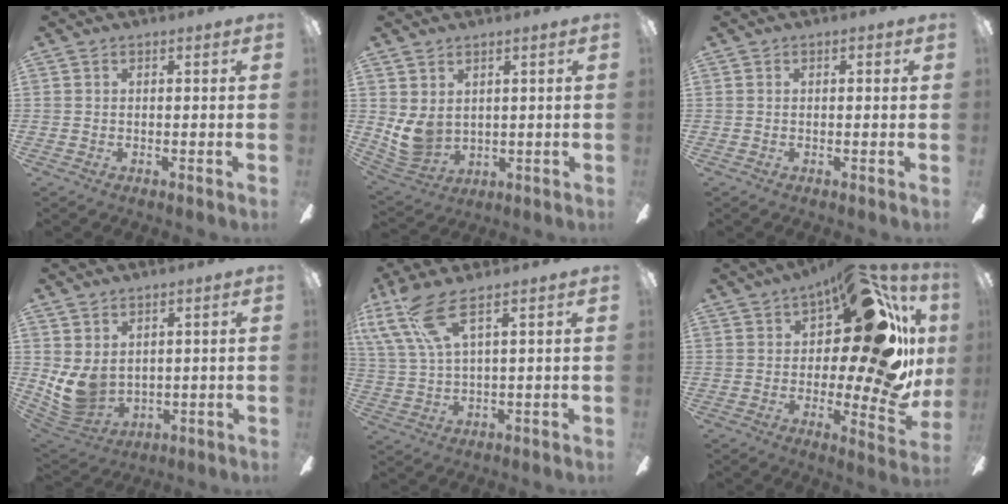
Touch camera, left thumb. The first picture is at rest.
{"total": 7.3, "force": [1.9, 5.6, 4.4], "torque": [-0.110, -0.012, 0.039]}
{"total": 1.1, "force": [0.2, 0.5, 1.0], "torque": [-0.022, 0.005, 0.002]}
{"total": 8.9, "force": [1.6, 6.8, 5.5], "torque": [-0.136, -0.013, 0.034]}
{"total": 10.1, "force": [6.3, 2.3, 7.6], "torque": [-0.169, -0.025, 0.118]}
{"total": 23.5, "force": [8.4, 8.5, 20.3], "torque": [-0.280, -0.058, 0.132]}